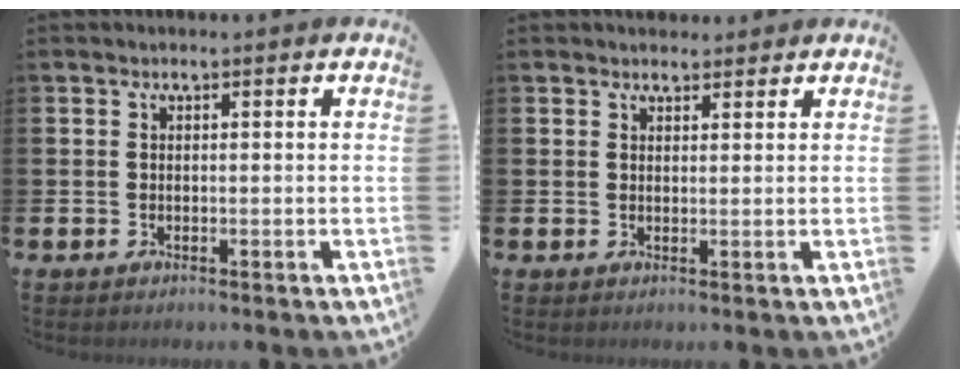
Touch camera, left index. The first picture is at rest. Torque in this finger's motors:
{"motor_torque": [0.95, -1.18, 0.23, 0.07]}